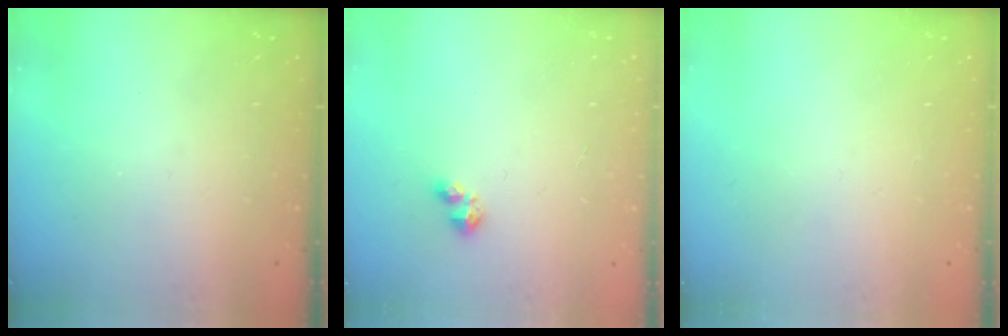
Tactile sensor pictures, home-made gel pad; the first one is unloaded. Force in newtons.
{"total": 2.8, "press": 2.8, "slide": 0.6}
{"total": 0.0}